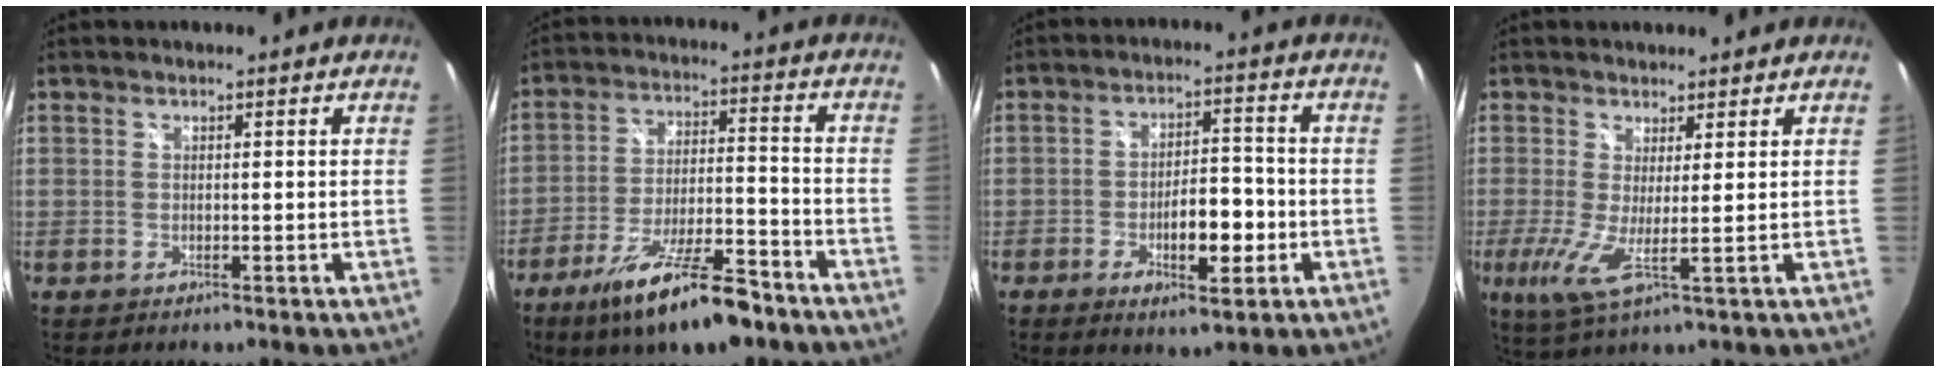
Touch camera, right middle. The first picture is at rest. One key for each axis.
{"total": 15.3, "fx": -10.9, "fy": 3.6, "fz": 10.1, "tx": -0.191, "ty": -0.017, "tz": -0.179}
{"total": 8.5, "fx": -3.0, "fy": 3.2, "fz": 7.3, "tx": -0.125, "ty": 0.005, "tz": -0.039}
{"total": 5.1, "fx": 0.7, "fy": -0.2, "fz": 5.0, "tx": -0.099, "ty": -0.015, "tz": 0.004}